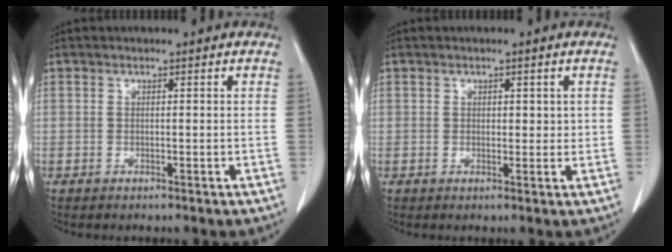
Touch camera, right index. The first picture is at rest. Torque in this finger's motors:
{"motor_torque": [-0.04, -0.01, -0.01, -0.01]}